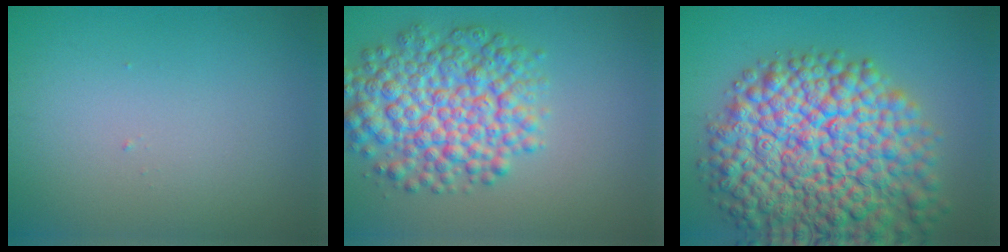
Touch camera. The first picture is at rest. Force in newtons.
{"total": 8.0, "press": 8.0, "slide": 0.2}
{"total": 15.3, "press": 15.3, "slide": 0.8}